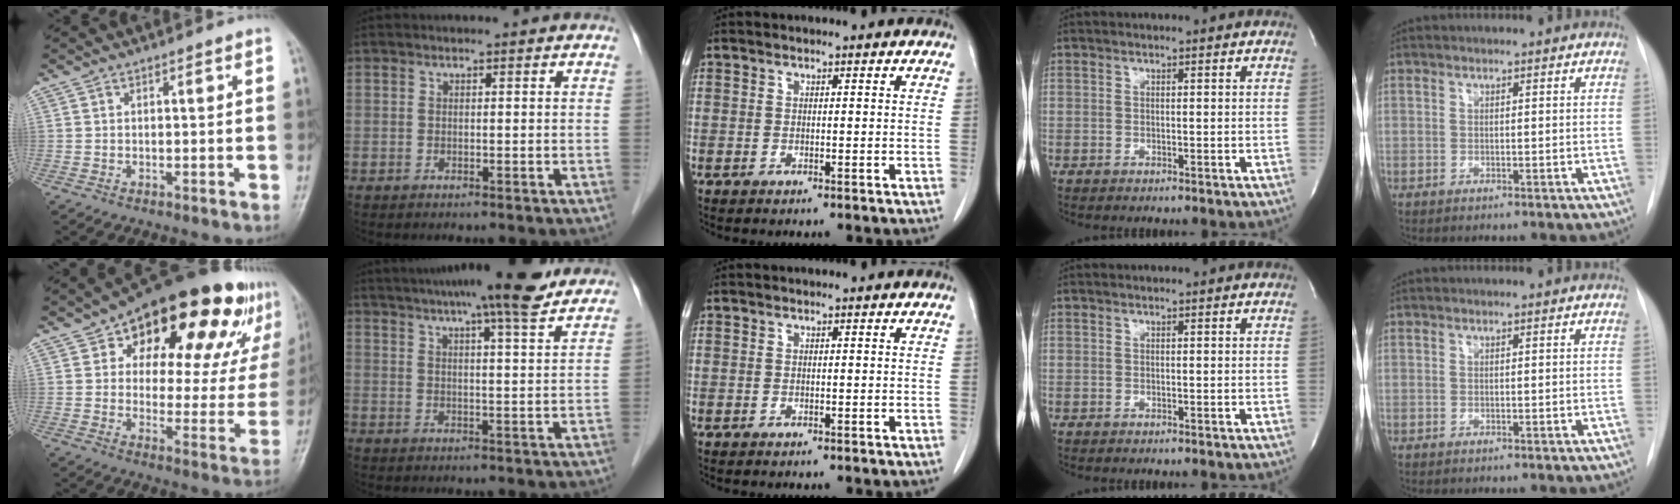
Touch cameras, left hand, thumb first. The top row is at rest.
{"thumb": {"total": 26.9, "force": [15.4, 12.7, 18.0], "torque": [-0.212, -0.018, 0.213]}, "index": {"total": 14.7, "force": [11.7, 0.8, 8.8], "torque": [-0.134, 0.021, 0.155]}}